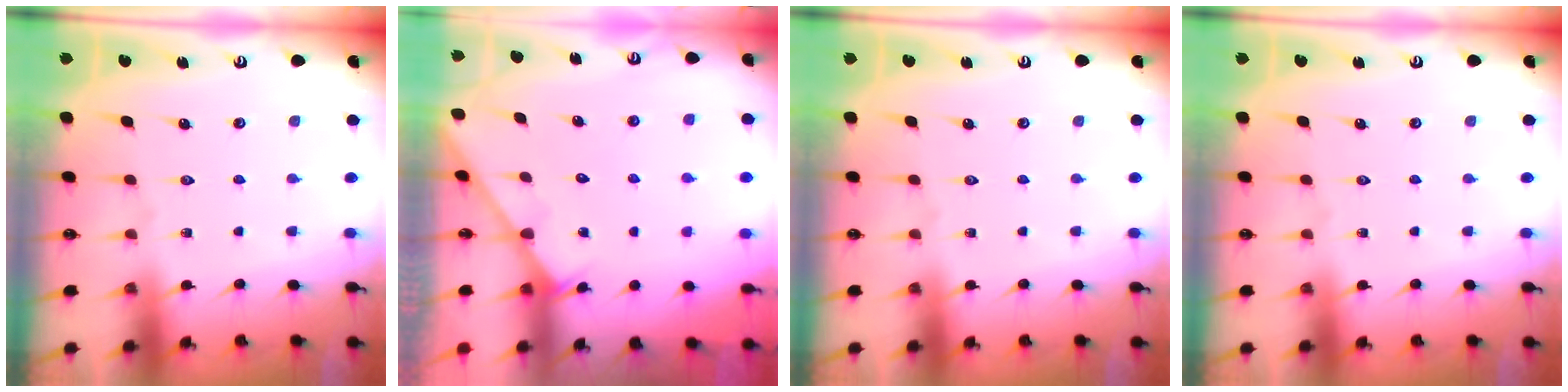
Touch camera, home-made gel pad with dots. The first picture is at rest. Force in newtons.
{"total": 2.4, "press": 2.4, "slide": 0.2}
{"total": 0.0}
{"total": 0.0}